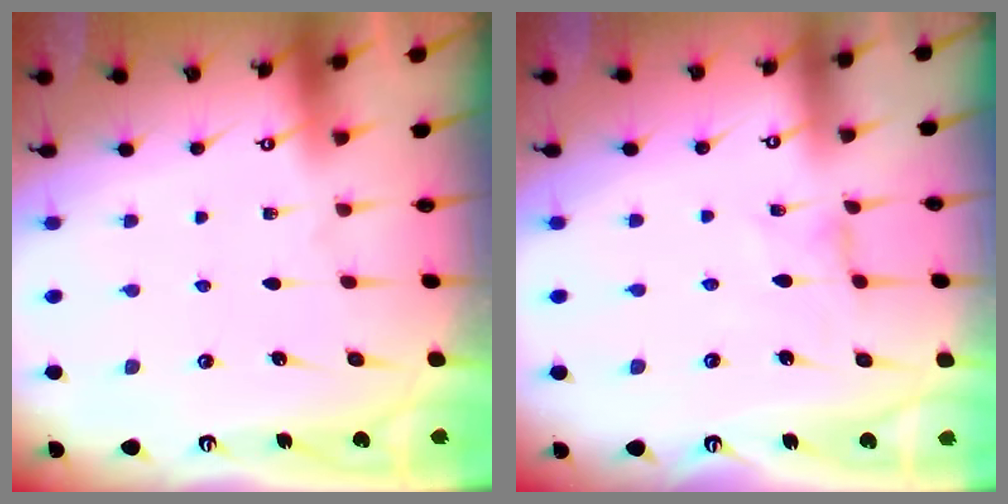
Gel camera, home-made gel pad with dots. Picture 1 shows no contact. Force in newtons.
{"total": 0.0}